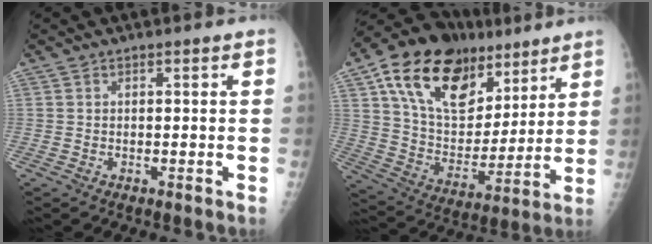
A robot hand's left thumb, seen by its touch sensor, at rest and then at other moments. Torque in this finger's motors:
{"motor_torque": [0.49, 0.55, 1.60, -1.17, 0.20]}